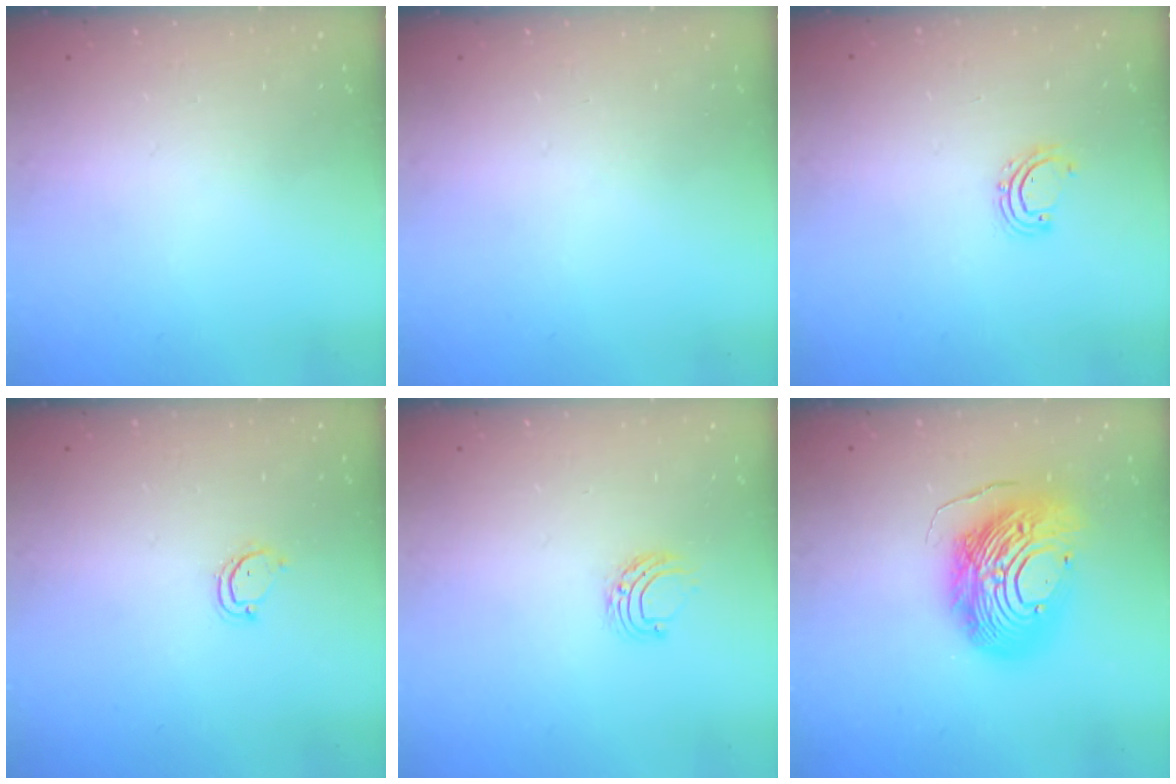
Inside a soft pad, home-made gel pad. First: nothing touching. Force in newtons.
{"total": 0.0}
{"total": 3.9, "press": 3.9, "slide": 0.2}
{"total": 3.6, "press": 3.6, "slide": 0.2}
{"total": 4.9, "press": 4.9, "slide": 0.4}
{"total": 18.2, "press": 18.1, "slide": 1.7}